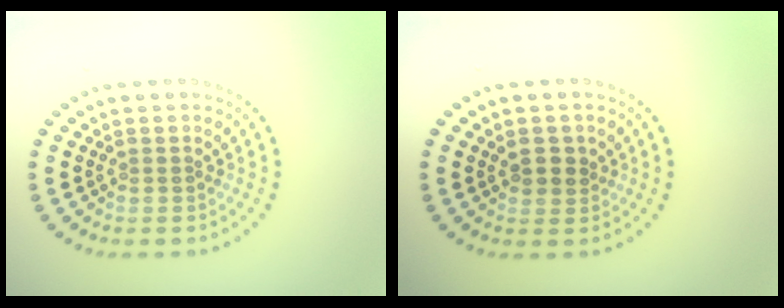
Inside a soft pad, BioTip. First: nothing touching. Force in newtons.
{"total": 1.9, "press": 1.8, "slide": 0.6}